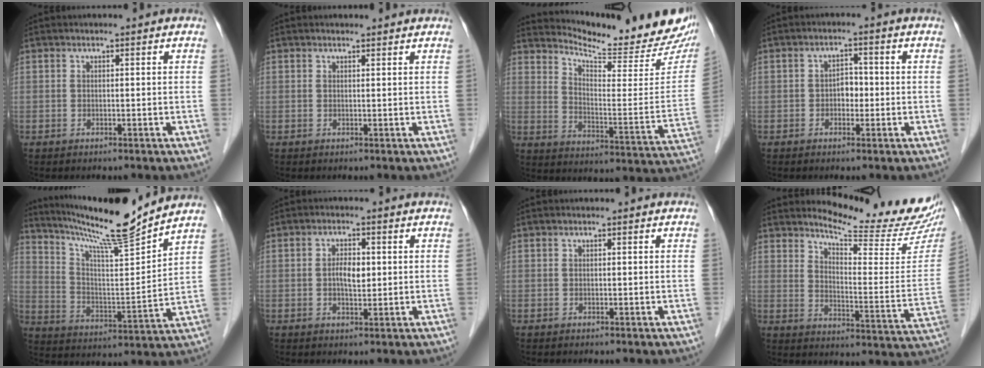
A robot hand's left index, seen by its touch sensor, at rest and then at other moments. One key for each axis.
{"total": 1.9, "fx": 1.9, "fy": 0.2, "fz": 0.2, "tx": -0.011, "ty": 0.006, "tz": 0.020}
{"total": 19.3, "fx": 18.4, "fy": 1.9, "fz": 5.4, "tx": -0.086, "ty": -0.093, "tz": 0.233}
{"total": 2.6, "fx": -0.5, "fy": 1.7, "fz": 1.9, "tx": -0.022, "ty": 0.007, "tz": -0.012}
{"total": 15.4, "fx": 13.9, "fy": -1.5, "fz": 6.5, "tx": -0.121, "ty": -0.020, "tz": 0.230}
{"total": 3.4, "fx": 0.2, "fy": 1.5, "fz": 3.0, "tx": -0.055, "ty": 0.002, "tz": 0.001}
{"total": 0.0}
{"total": 17.5, "fx": 16.3, "fy": 1.1, "fz": 6.3, "tx": -0.091, "ty": -0.093, "tz": 0.199}